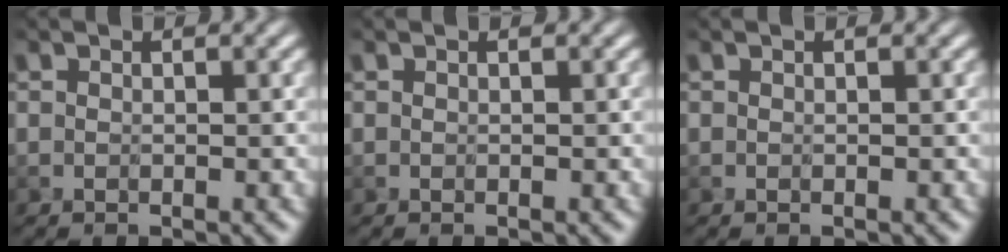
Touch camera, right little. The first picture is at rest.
{"total": 0.0}
{"total": 0.0}